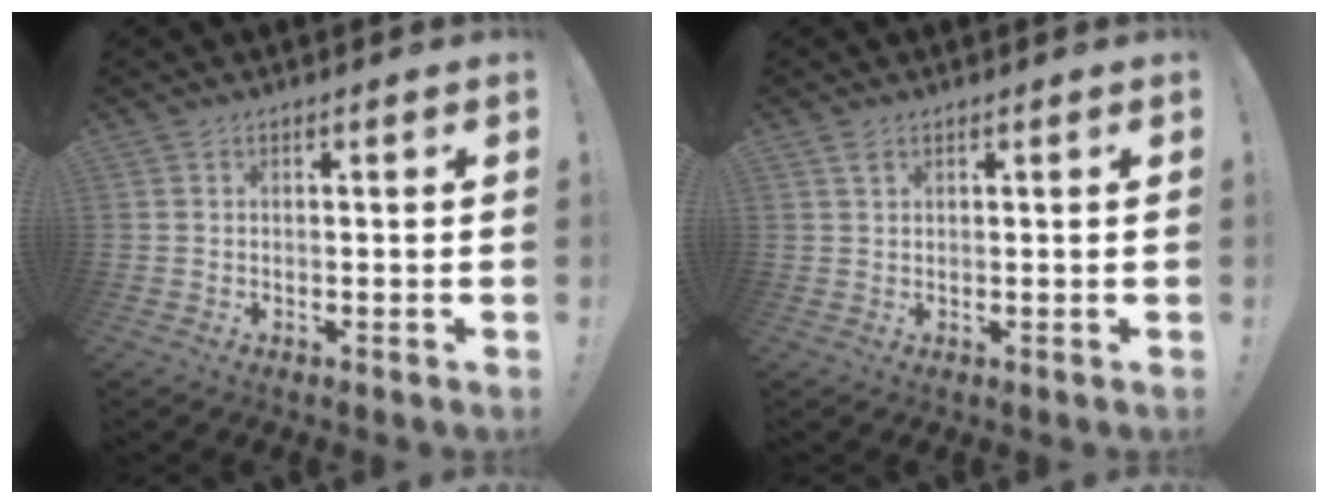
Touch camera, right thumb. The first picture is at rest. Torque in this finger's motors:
{"motor_torque": [-0.32, -0.06, 0.05, 0.02, 0.08]}